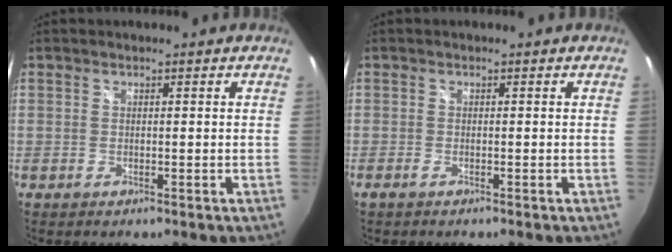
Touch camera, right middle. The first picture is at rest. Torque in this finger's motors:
{"motor_torque": [-0.11, -0.06, -0.07, 0.00]}